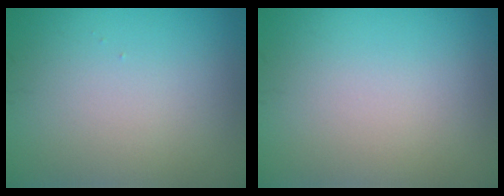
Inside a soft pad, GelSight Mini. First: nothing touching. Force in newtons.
{"total": 0.0}